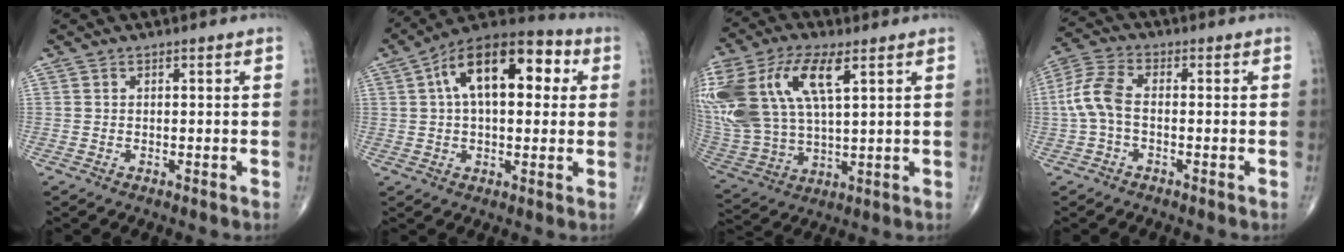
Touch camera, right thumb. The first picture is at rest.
{"total": 18.1, "force": [4.6, 9.4, 14.8], "torque": [-0.209, 0.031, 0.061]}
{"total": 25.4, "force": [9.2, 12.6, 20.0], "torque": [-0.473, 0.012, 0.179]}
{"total": 7.3, "force": [-0.8, 3.9, 6.1], "torque": [-0.142, 0.021, -0.025]}